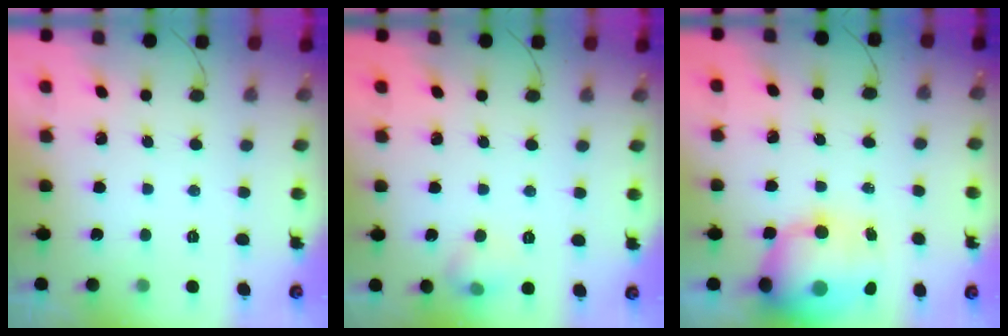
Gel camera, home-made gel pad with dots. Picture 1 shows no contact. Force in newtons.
{"total": 6.2, "press": 6.0, "slide": 1.7}
{"total": 14.6, "press": 14.2, "slide": 3.6}